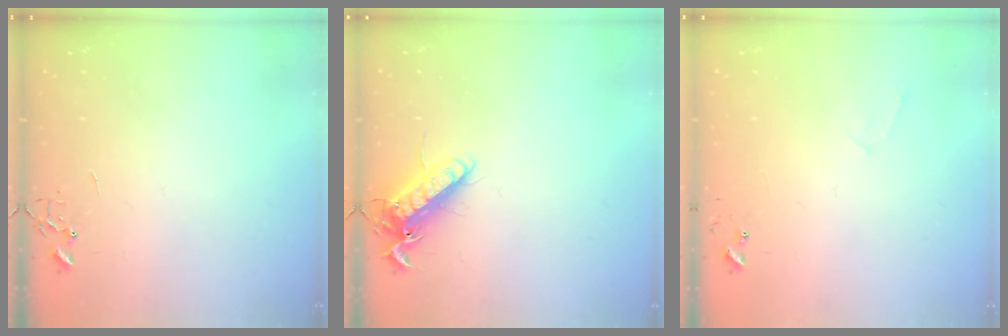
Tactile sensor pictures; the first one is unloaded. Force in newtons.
{"total": 13.3, "press": 13.2, "slide": 1.8}
{"total": 4.8, "press": 4.8, "slide": 0.5}